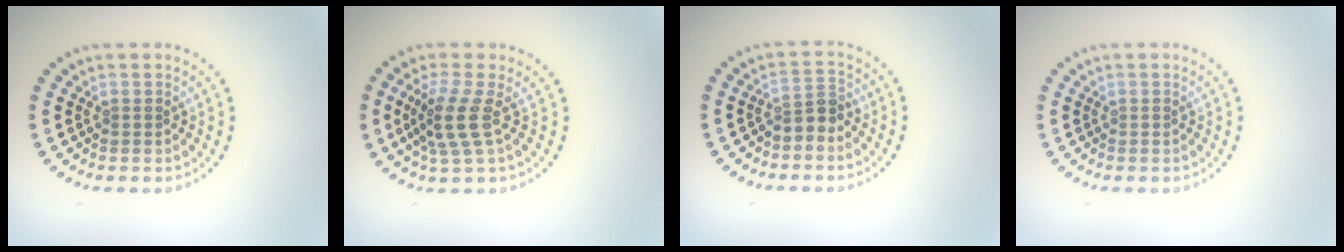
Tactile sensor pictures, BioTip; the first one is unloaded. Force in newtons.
{"total": 3.4, "press": 2.6, "slide": 2.1}
{"total": 2.3, "press": 1.9, "slide": 1.4}
{"total": 0.0}